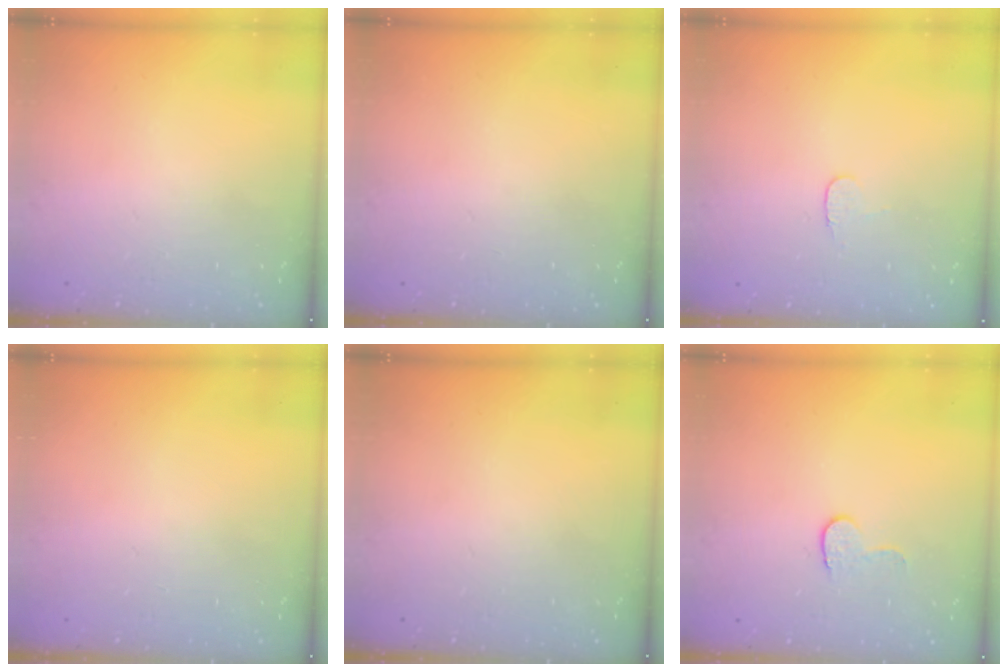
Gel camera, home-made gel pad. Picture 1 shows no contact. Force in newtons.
{"total": 0.0}
{"total": 4.3, "press": 4.3, "slide": 0.3}
{"total": 0.6, "press": 0.6, "slide": 0.2}
{"total": 0.0}
{"total": 5.9, "press": 5.9, "slide": 0.5}